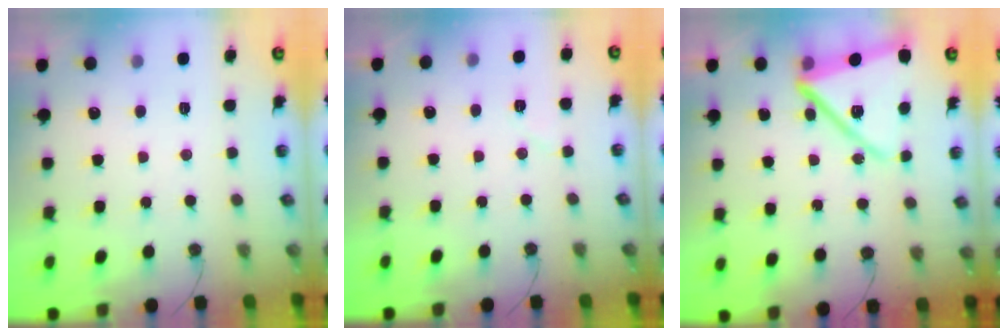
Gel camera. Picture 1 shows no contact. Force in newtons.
{"total": 4.7, "press": 3.8, "slide": 2.7}
{"total": 16.0, "press": 15.9, "slide": 1.3}